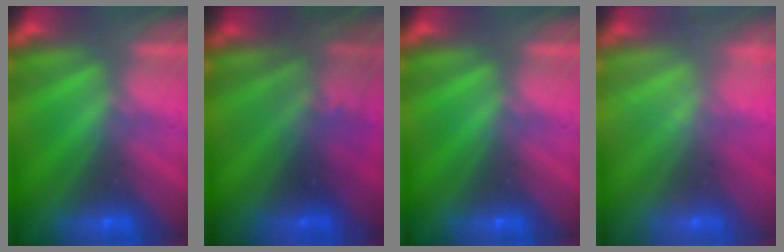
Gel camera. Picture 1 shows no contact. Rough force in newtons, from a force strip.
{"total": 2.9}
{"total": 0.0}
{"total": 2.2}